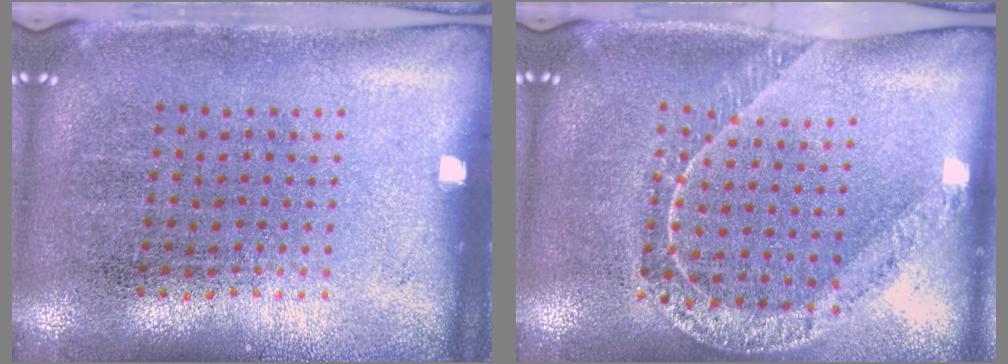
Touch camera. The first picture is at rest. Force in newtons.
{"total": 1.3, "press": 1.3, "slide": 0.2}